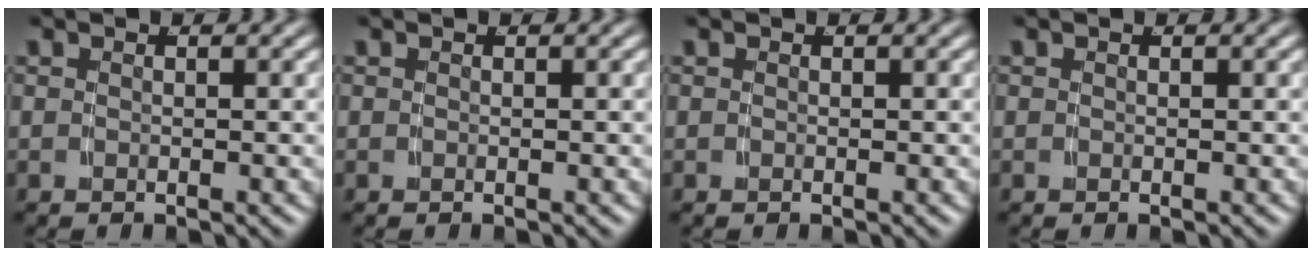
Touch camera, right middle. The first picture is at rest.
{"total": 0.0}
{"total": 0.0}
{"total": 0.0}